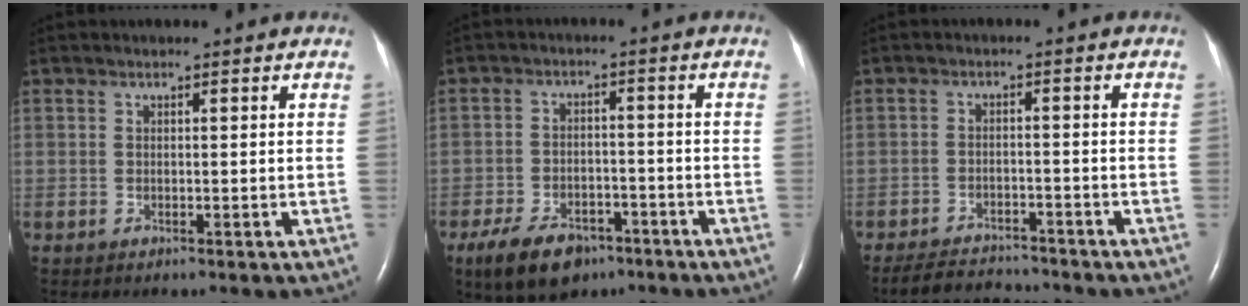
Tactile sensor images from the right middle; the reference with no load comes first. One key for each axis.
{"total": 9.0, "fx": -6.0, "fy": 4.8, "fz": 4.7, "tx": -0.091, "ty": -0.004, "tz": -0.095}
{"total": 6.6, "fx": -6.3, "fy": 1.4, "fz": 1.3, "tx": -0.024, "ty": -0.009, "tz": -0.100}